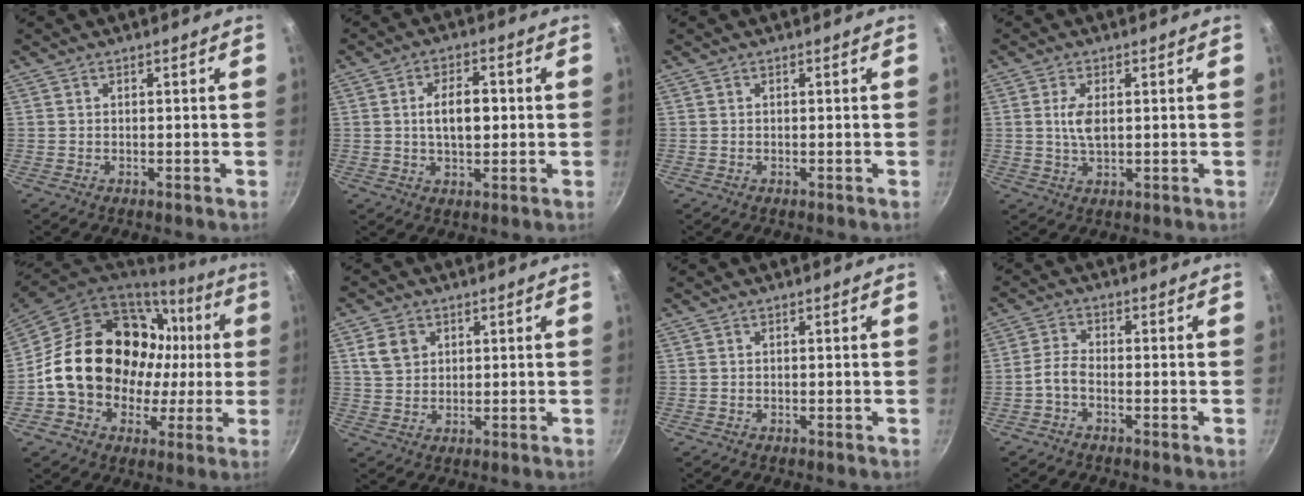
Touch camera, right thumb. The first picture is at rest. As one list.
[{"total": 7.4, "force": [0.4, 4.0, 6.2], "torque": [-0.086, 0.010, 0.006]}, {"total": 0.0}, {"total": 6.9, "force": [0.8, 3.3, 6.0], "torque": [-0.119, -0.003, 0.019]}, {"total": 22.9, "force": [2.2, 18.3, 13.6], "torque": [-0.197, 0.046, 0.050]}, {"total": 5.5, "force": [1.9, 4.4, 2.6], "torque": [-0.027, 0.002, 0.038]}, {"total": 0.0}, {"total": 2.9, "force": [-1.8, 1.0, 2.0], "torque": [-0.053, 0.018, -0.045]}]